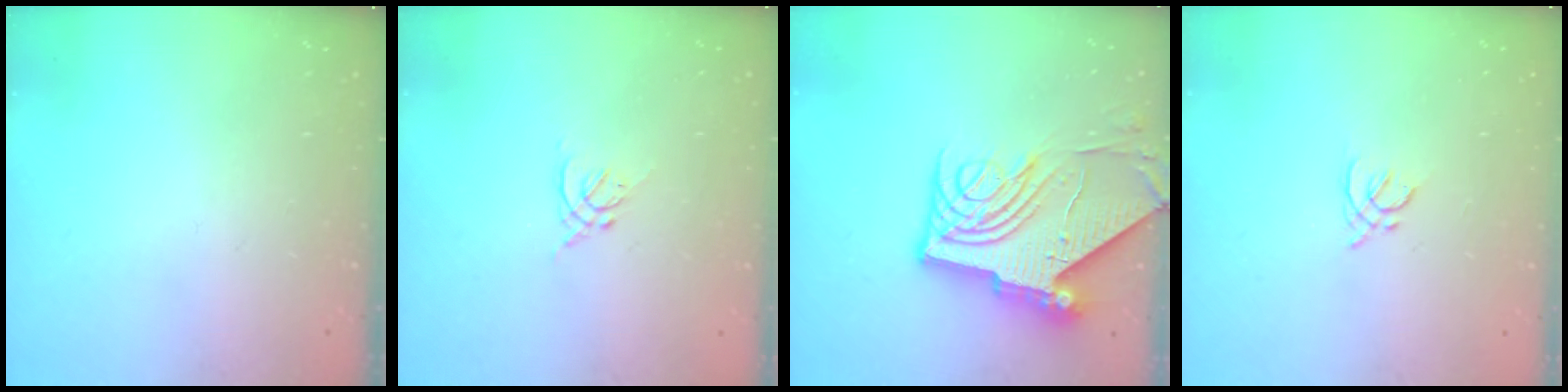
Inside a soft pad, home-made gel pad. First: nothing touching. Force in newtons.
{"total": 1.7, "press": 1.6, "slide": 0.6}
{"total": 15.5, "press": 15.4, "slide": 1.5}
{"total": 2.0, "press": 2.0, "slide": 0.6}